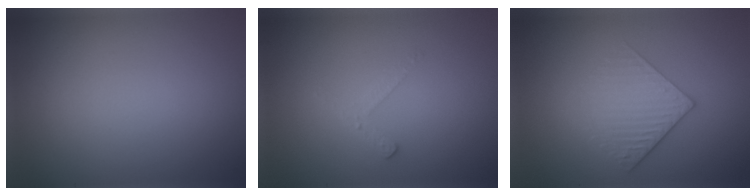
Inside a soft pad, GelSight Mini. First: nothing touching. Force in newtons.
{"total": 1.6, "press": 1.5, "slide": 0.4}
{"total": 2.9, "press": 2.6, "slide": 1.2}